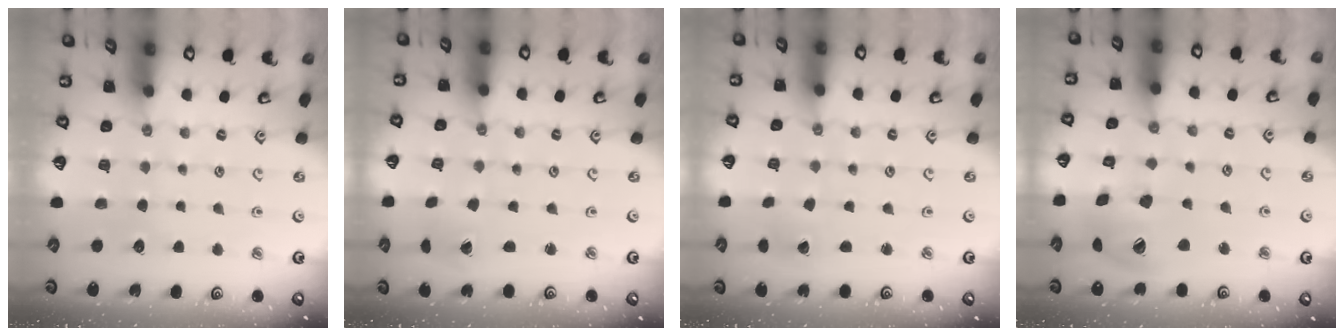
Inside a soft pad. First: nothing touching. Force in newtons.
{"total": 1.1, "press": 1.0, "slide": 0.4}
{"total": 1.0, "press": 1.0, "slide": 0.1}
{"total": 16.1, "press": 16.0, "slide": 2.5}